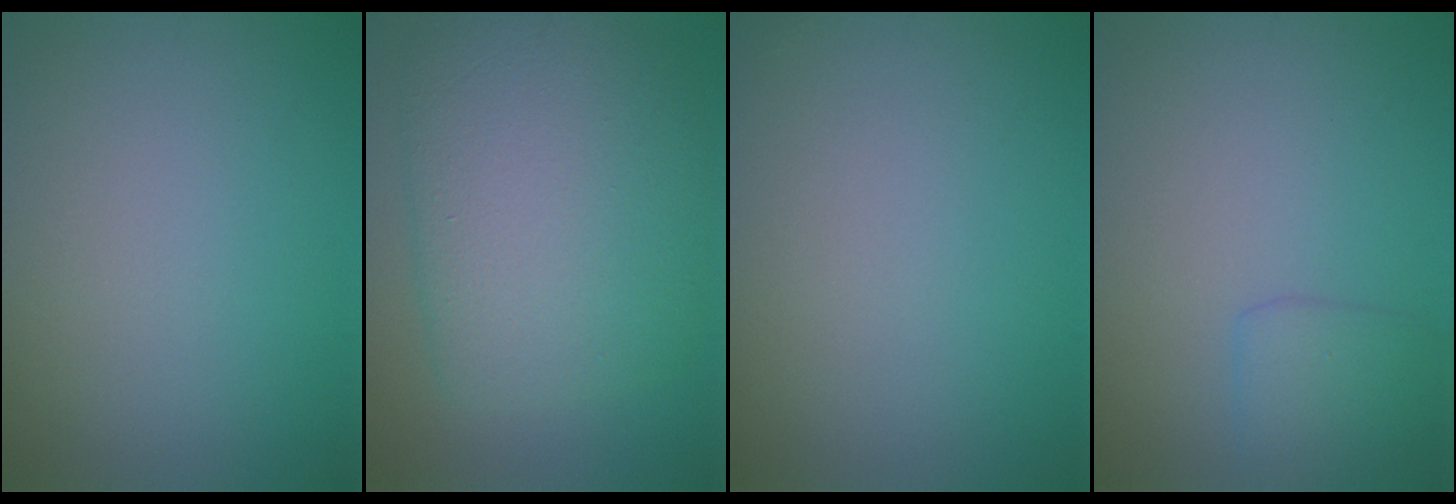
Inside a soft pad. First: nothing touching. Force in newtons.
{"total": 8.6, "press": 8.6, "slide": 0.3}
{"total": 0.0}
{"total": 2.0, "press": 1.9, "slide": 0.1}